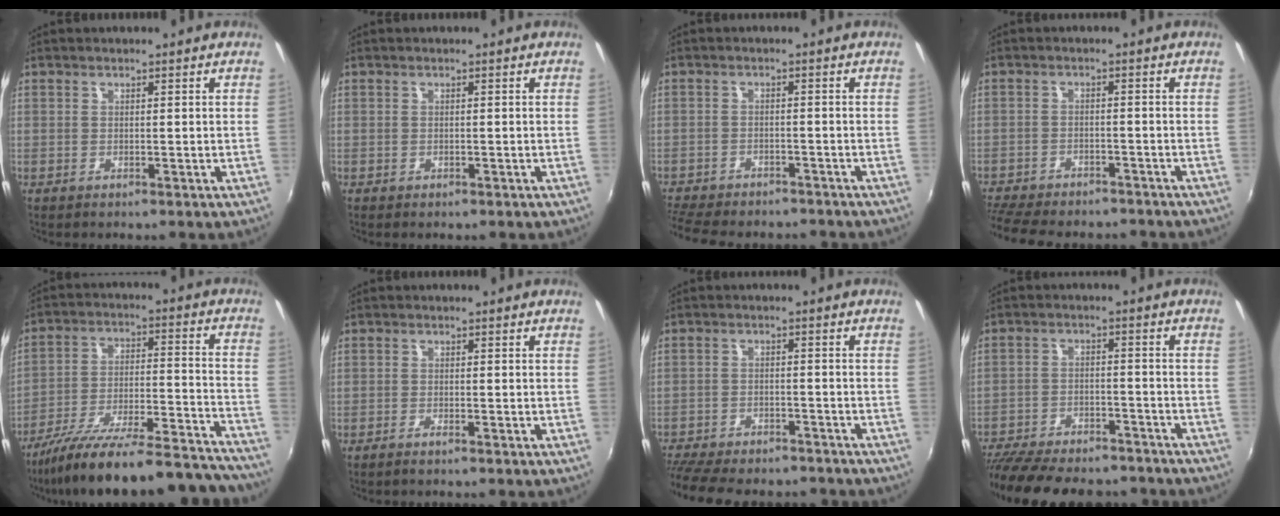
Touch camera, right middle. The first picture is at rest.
{"total": 0.8, "force": [-0.6, 0.5, 0.2], "torque": [-0.005, -0.003, -0.010]}
{"total": 12.8, "force": [-11.2, 4.0, 4.9], "torque": [-0.126, -0.019, -0.172]}
{"total": 14.6, "force": [-12.5, 4.7, 5.8], "torque": [-0.143, -0.019, -0.189]}
{"total": 30.0, "force": [-26.8, 3.6, 12.9], "torque": [-0.197, -0.047, -0.385]}
{"total": 1.2, "force": [-1.0, -0.2, 0.6], "torque": [-0.019, -0.002, -0.023]}
{"total": 16.7, "force": [-14.1, 5.5, 7.0], "torque": [-0.165, -0.024, -0.210]}
{"total": 21.1, "force": [-17.8, 6.8, 9.0], "torque": [-0.197, -0.021, -0.258]}